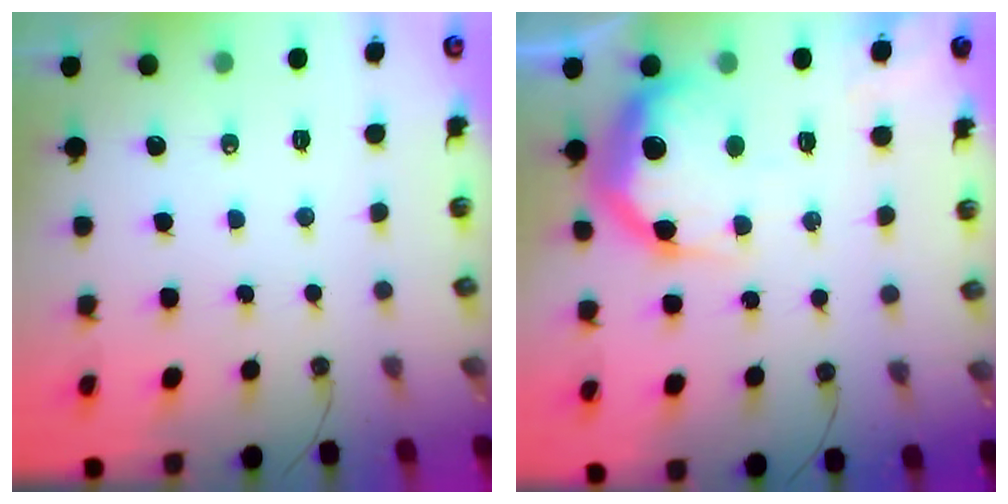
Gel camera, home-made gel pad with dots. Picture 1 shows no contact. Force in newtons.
{"total": 22.9, "press": 22.8, "slide": 1.9}